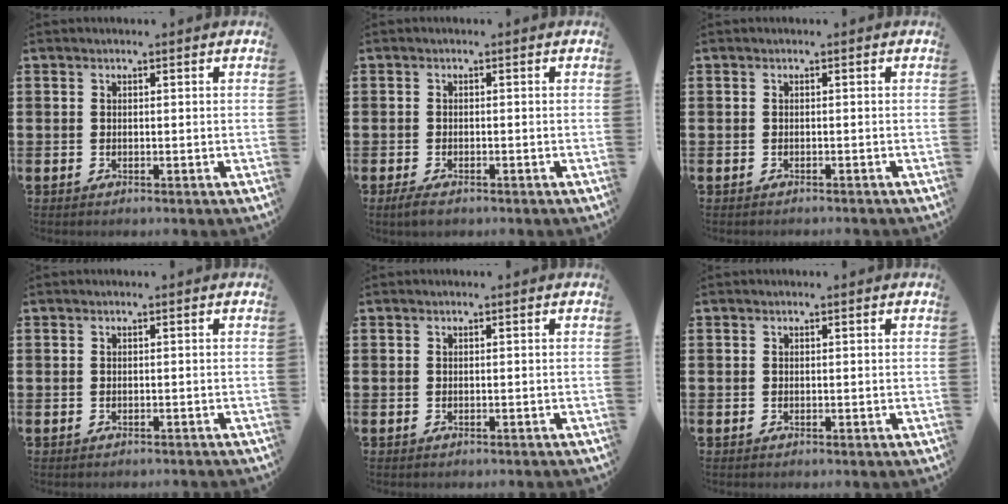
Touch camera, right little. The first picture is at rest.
{"total": 1.3, "force": [-0.6, 0.6, 1.1], "torque": [-0.021, 0.000, -0.012]}
{"total": 0.0}
{"total": 0.0}
{"total": 0.0}
{"total": 0.0}